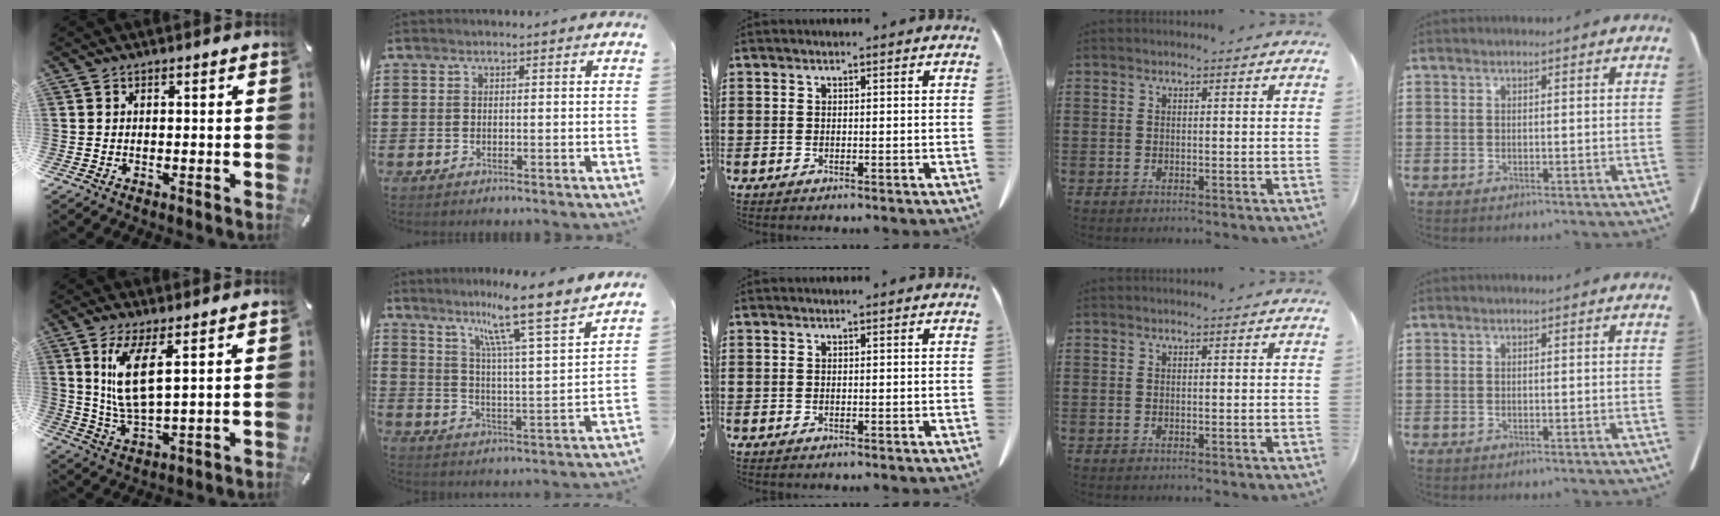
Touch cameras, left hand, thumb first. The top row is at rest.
{"thumb": {"total": 10.0, "force": [3.8, 3.3, 8.7], "torque": [-0.180, -0.005, 0.065]}, "index": {"total": 9.8, "force": [7.9, -1.0, 5.6], "torque": [-0.119, -0.051, 0.124]}}